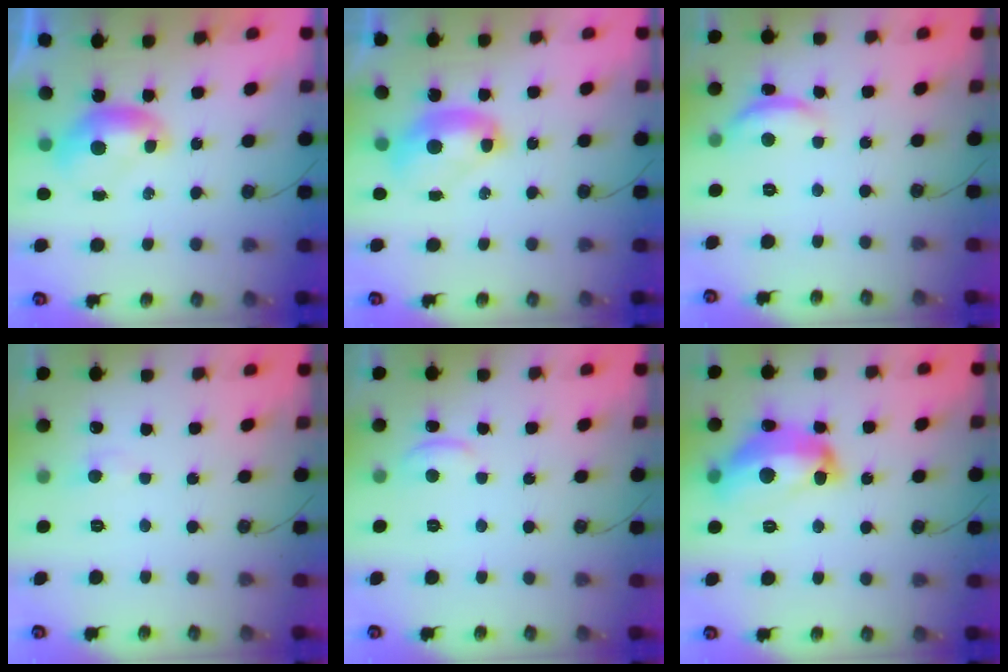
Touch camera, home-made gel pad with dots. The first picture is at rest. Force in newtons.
{"total": 2.6, "press": 2.6, "slide": 0.2}
{"total": 3.8, "press": 3.7, "slide": 0.5}
{"total": 0.5, "press": 0.2, "slide": 0.5}
{"total": 1.5, "press": 1.3, "slide": 0.6}
{"total": 13.3, "press": 13.3, "slide": 0.7}